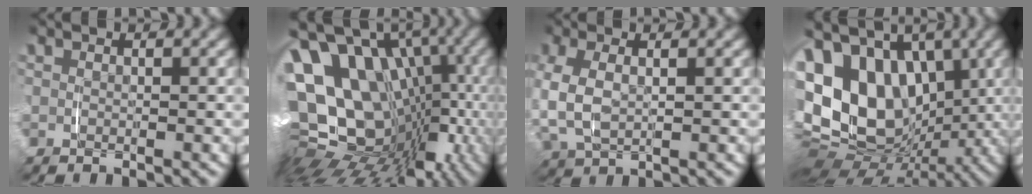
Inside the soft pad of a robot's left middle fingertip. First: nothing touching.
{"total": 25.0, "force": [-3.2, 18.5, 16.5], "torque": [-0.324, -0.072, -0.026]}
{"total": 5.3, "force": [0.4, 3.9, 3.6], "torque": [-0.111, -0.005, 0.014]}
{"total": 21.1, "force": [0.9, 16.4, 13.2], "torque": [-0.282, -0.039, 0.021]}